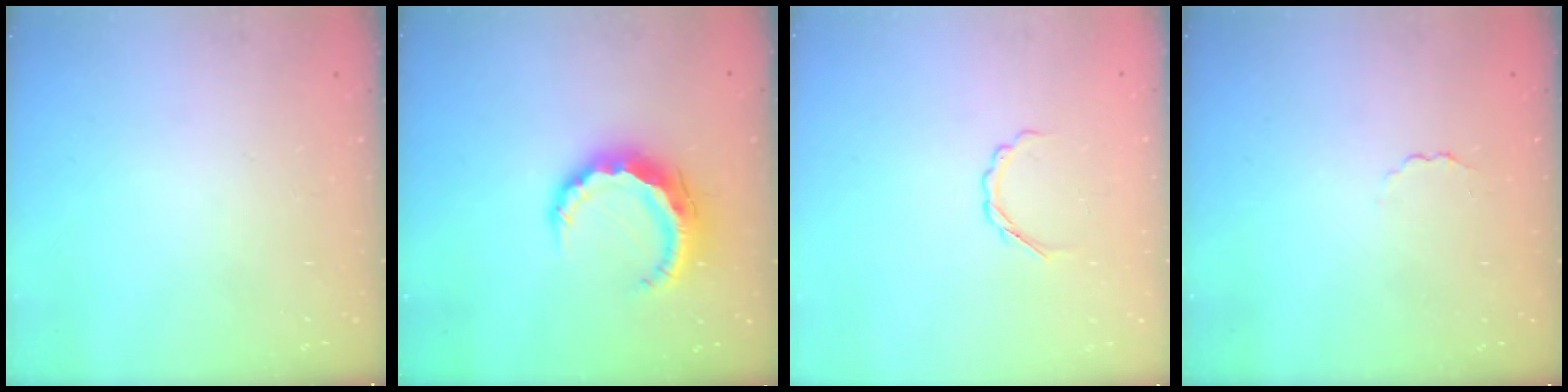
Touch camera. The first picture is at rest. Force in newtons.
{"total": 9.3, "press": 9.3, "slide": 1.2}
{"total": 3.2, "press": 3.1, "slide": 0.8}
{"total": 1.7, "press": 1.7, "slide": 0.5}